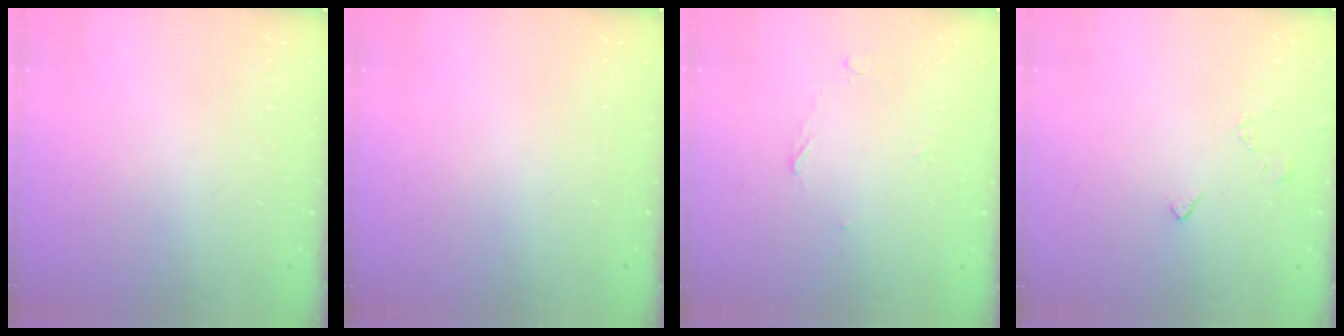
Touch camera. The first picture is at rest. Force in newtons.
{"total": 0.0}
{"total": 3.7, "press": 3.7, "slide": 0.5}
{"total": 2.8, "press": 2.8, "slide": 0.5}